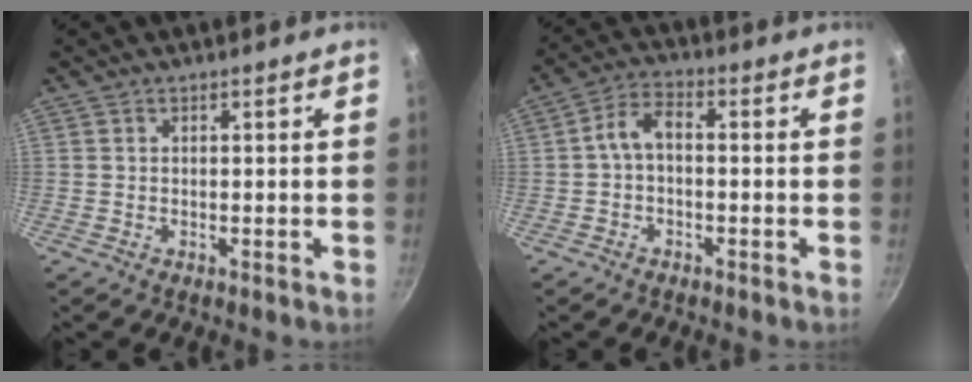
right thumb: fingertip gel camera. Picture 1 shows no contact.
{"total": 5.4, "force": [-0.3, 3.2, 4.4], "torque": [-0.078, 0.024, -0.016]}